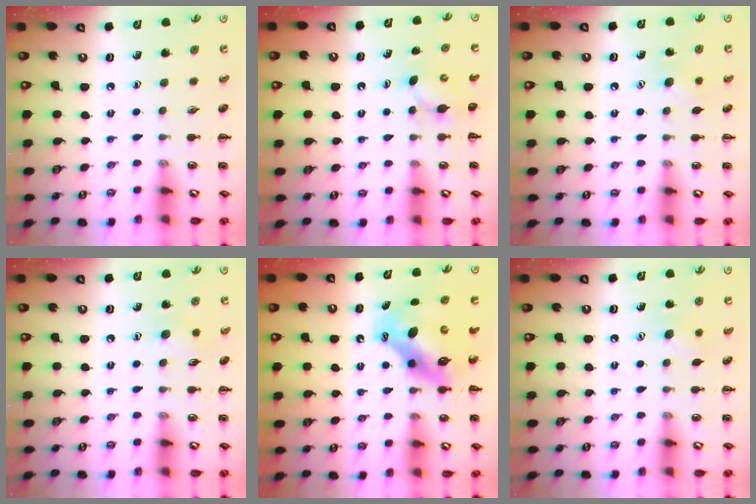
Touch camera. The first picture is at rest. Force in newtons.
{"total": 3.6, "press": 3.5, "slide": 0.8}
{"total": 5.3, "press": 5.1, "slide": 1.4}
{"total": 7.2, "press": 7.0, "slide": 1.4}
{"total": 7.6, "press": 7.4, "slide": 1.6}
{"total": 5.3, "press": 5.1, "slide": 1.4}